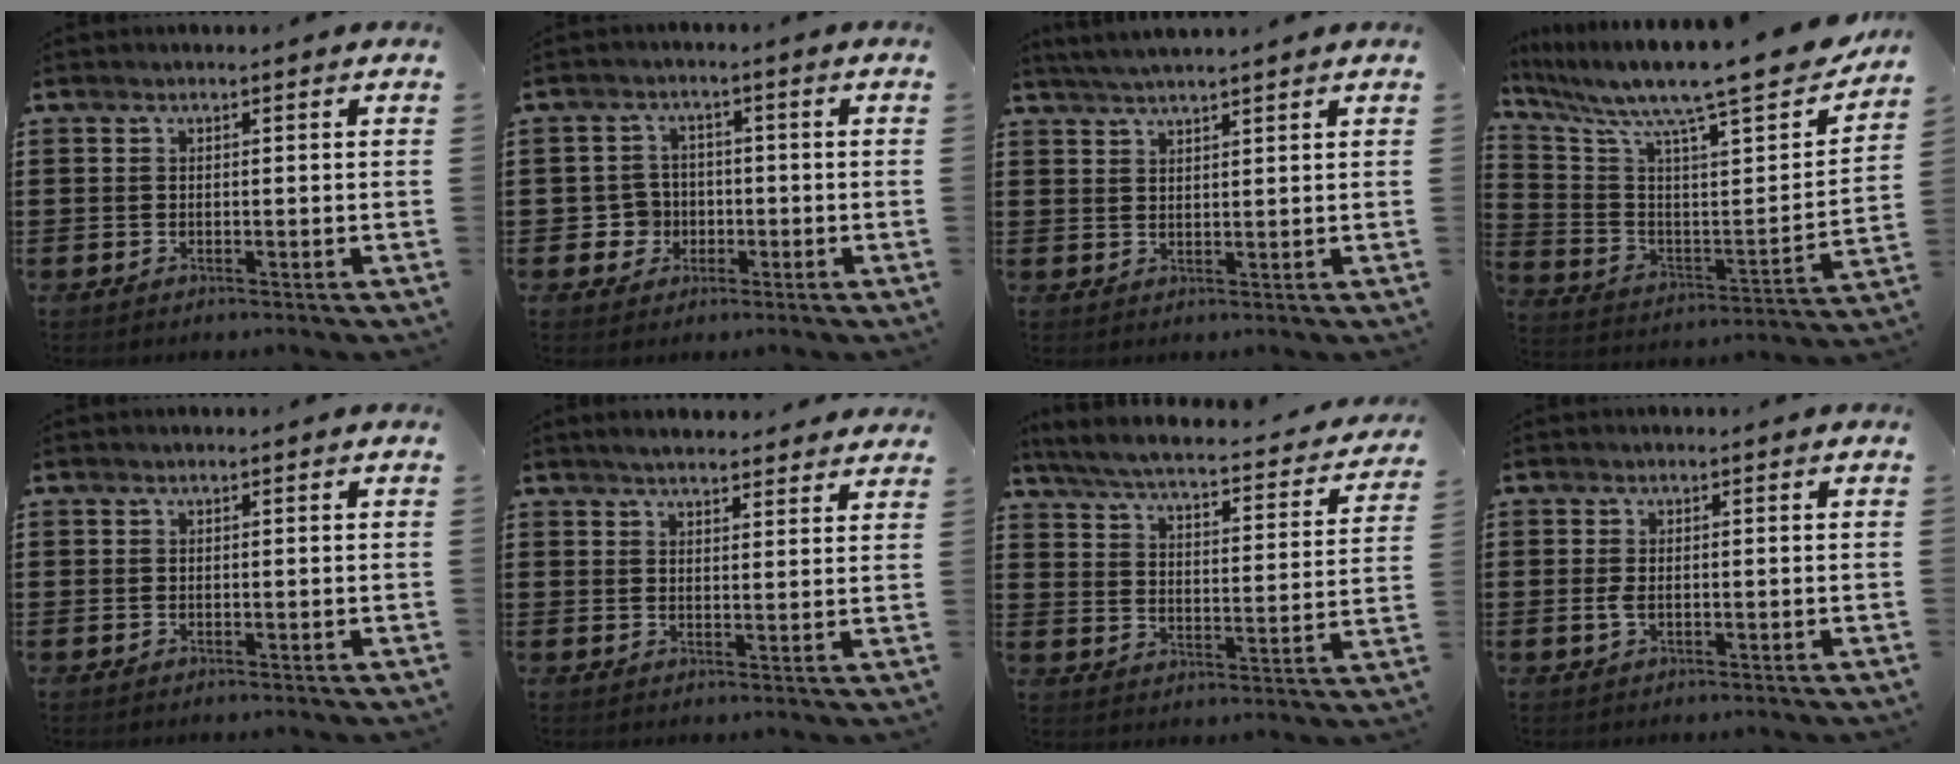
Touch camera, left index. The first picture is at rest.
{"total": 3.8, "force": [-1.0, 3.6, 0.8], "torque": [-0.030, 0.006, -0.021]}
{"total": 2.7, "force": [2.6, -0.3, 0.8], "torque": [-0.021, 0.000, 0.048]}
{"total": 12.6, "force": [10.2, 0.9, 7.4], "torque": [-0.155, -0.076, 0.157]}
{"total": 0.0}
{"total": 3.4, "force": [3.4, 0.2, 0.7], "torque": [-0.021, -0.006, 0.062]}
{"total": 4.2, "force": [3.7, 0.0, 2.0], "torque": [-0.059, -0.031, 0.054]}
{"total": 1.5, "force": [-0.1, 0.7, 1.3], "torque": [-0.034, -0.001, -0.005]}